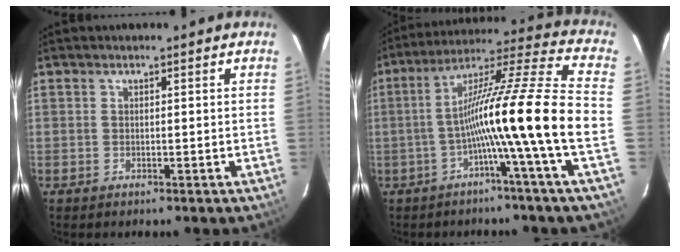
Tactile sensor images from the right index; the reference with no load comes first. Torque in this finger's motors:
{"motor_torque": [1.53, -0.61, 1.05, 0.21]}